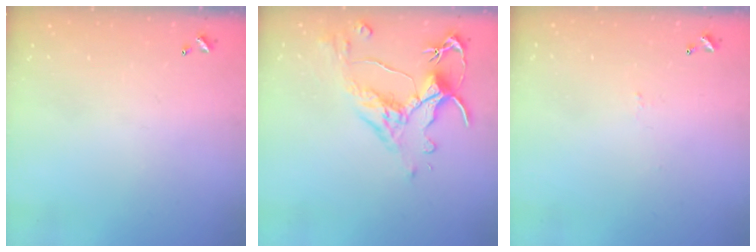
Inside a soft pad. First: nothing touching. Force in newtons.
{"total": 3.2, "press": 2.9, "slide": 1.3}
{"total": 1.7, "press": 1.6, "slide": 0.3}